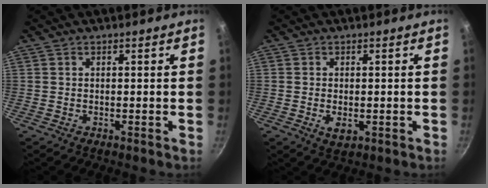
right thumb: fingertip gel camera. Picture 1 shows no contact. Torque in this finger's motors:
{"motor_torque": [-0.28, 0.15, 0.11, 0.26, 0.10]}